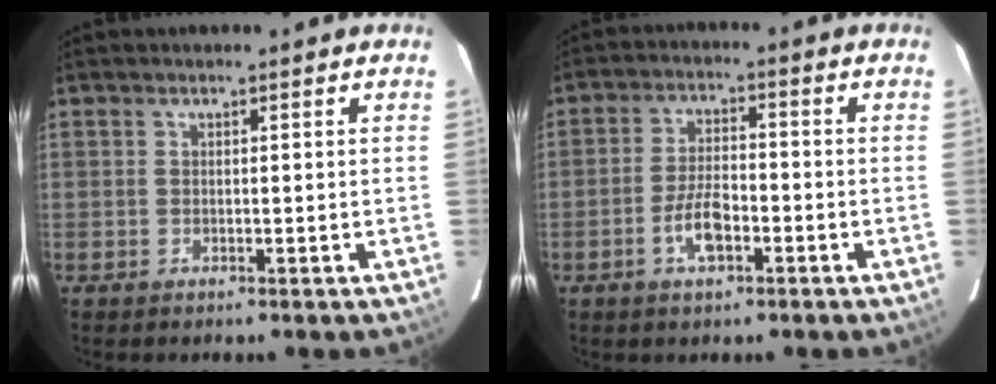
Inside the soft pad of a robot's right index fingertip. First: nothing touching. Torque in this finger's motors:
{"motor_torque": [1.29, -0.38, 0.45, 0.05]}